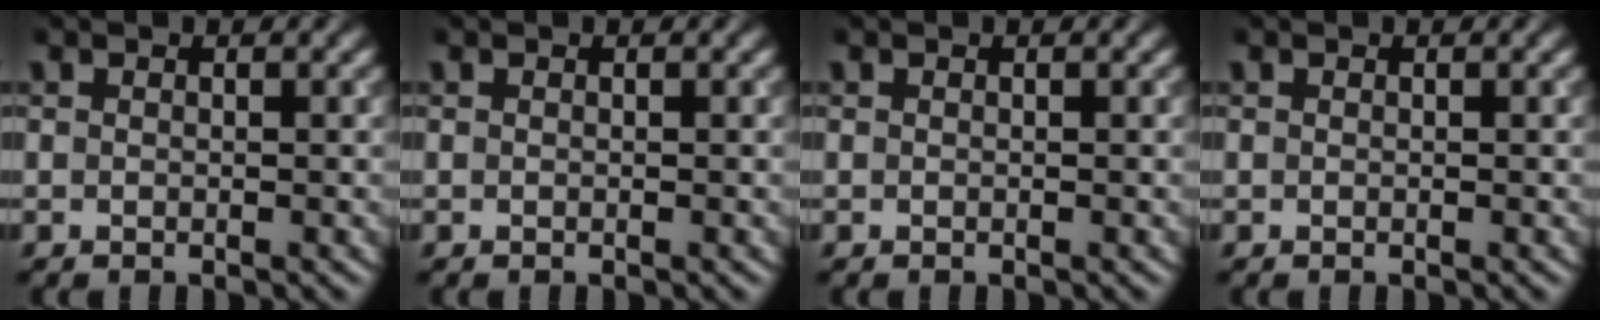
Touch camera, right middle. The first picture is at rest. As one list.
[{"total": 0.0}, {"total": 0.0}, {"total": 0.0}]